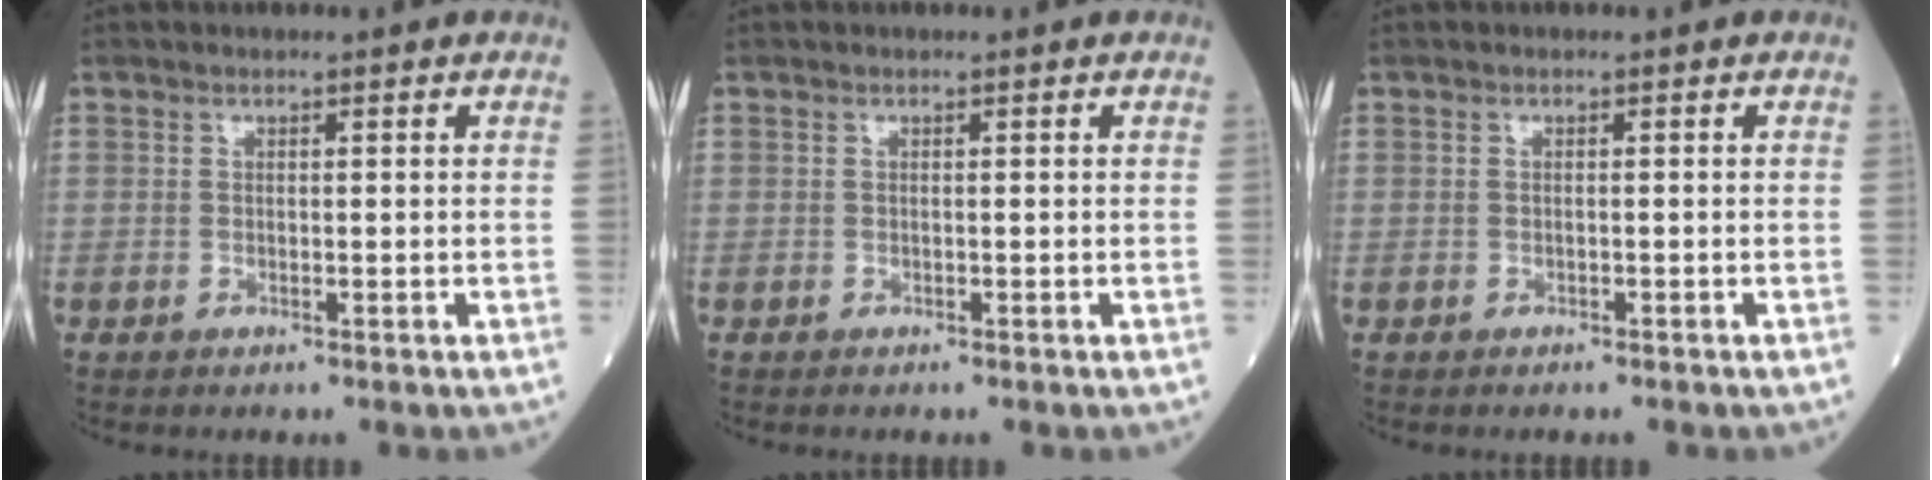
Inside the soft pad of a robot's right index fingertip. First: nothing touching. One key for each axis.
{"total": 0.0}
{"total": 0.7, "fx": -0.6, "fy": 0.1, "fz": 0.3, "tx": -0.008, "ty": -0.001, "tz": -0.008}